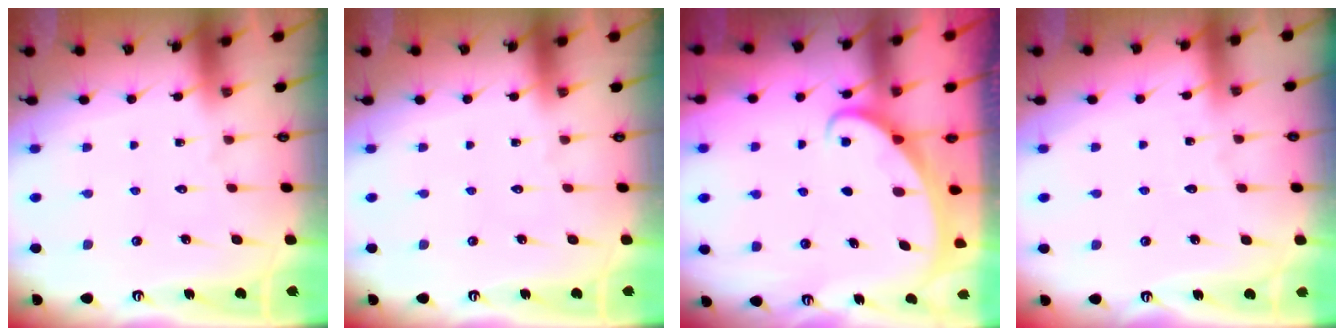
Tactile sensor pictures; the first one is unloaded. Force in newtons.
{"total": 0.0}
{"total": 2.0, "press": 2.0, "slide": 0.1}
{"total": 1.0, "press": 1.0, "slide": 0.2}